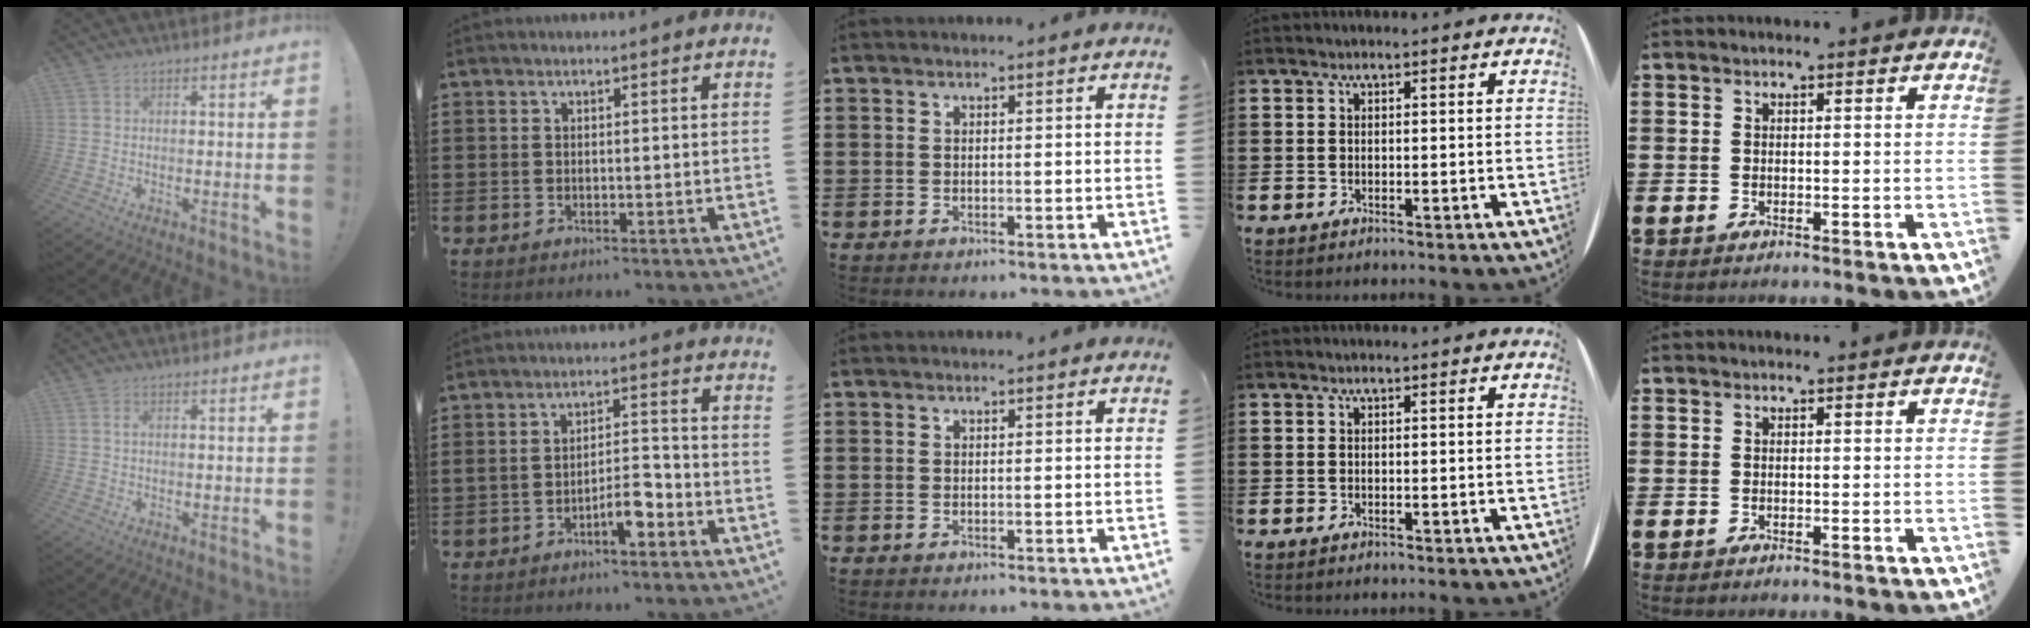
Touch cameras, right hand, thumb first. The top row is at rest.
{"thumb": {"total": 0.7, "force": [-0.1, 0.4, 0.6], "torque": [-0.017, 0.006, -0.001]}, "index": {"total": 5.2, "force": [-3.2, 1.6, 3.9], "torque": [-0.069, 0.009, -0.059]}}